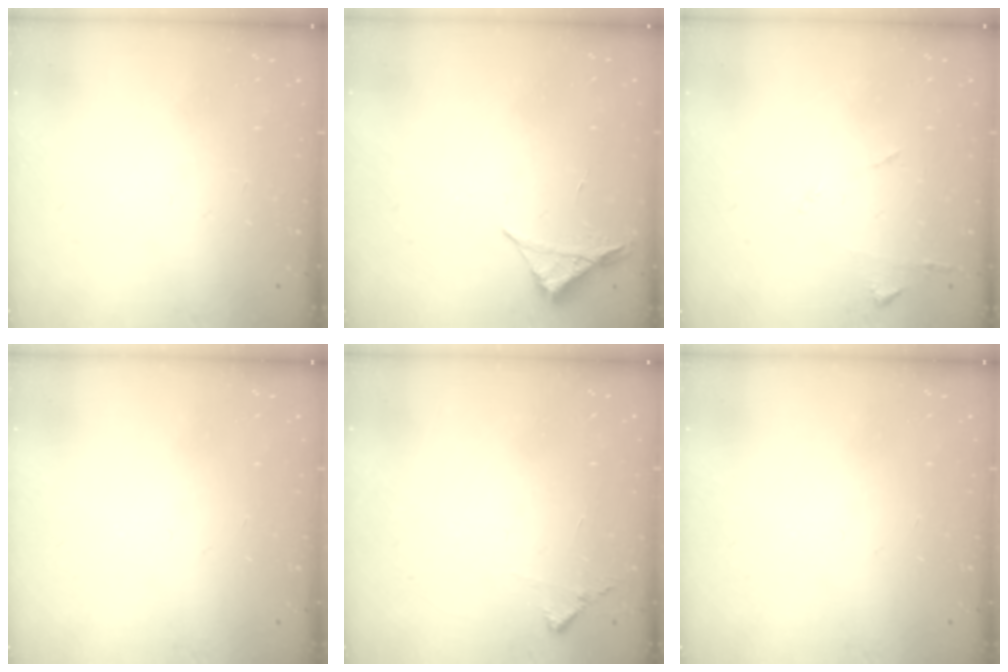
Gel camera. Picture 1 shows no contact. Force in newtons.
{"total": 3.4, "press": 3.4, "slide": 0.6}
{"total": 5.6, "press": 5.6, "slide": 0.8}
{"total": 0.0}
{"total": 5.5, "press": 5.5, "slide": 0.4}
{"total": 0.0}